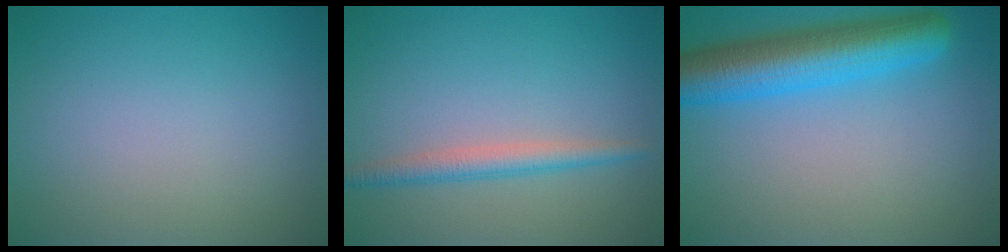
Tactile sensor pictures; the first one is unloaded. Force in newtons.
{"total": 2.4, "press": 2.4, "slide": 0.0}
{"total": 7.6, "press": 7.6, "slide": 0.3}